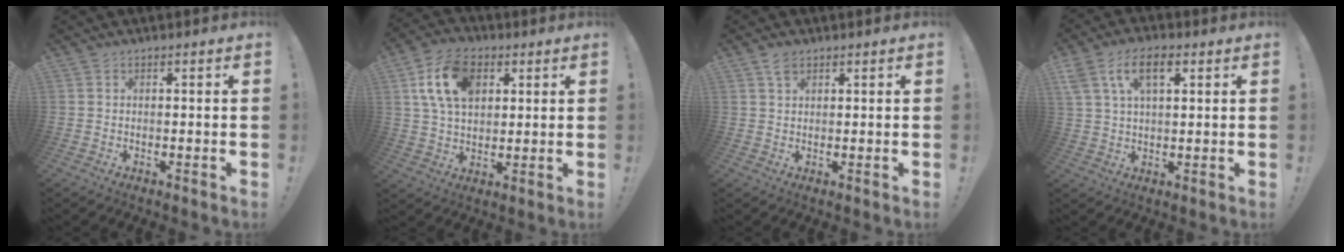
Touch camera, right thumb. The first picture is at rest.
{"total": 14.9, "force": [5.4, 9.8, 9.8], "torque": [-0.174, 0.000, 0.103]}
{"total": 2.7, "force": [1.8, 1.3, 1.5], "torque": [-0.017, -0.005, 0.031]}
{"total": 9.7, "force": [4.2, 5.0, 7.1], "torque": [-0.128, 0.002, 0.076]}